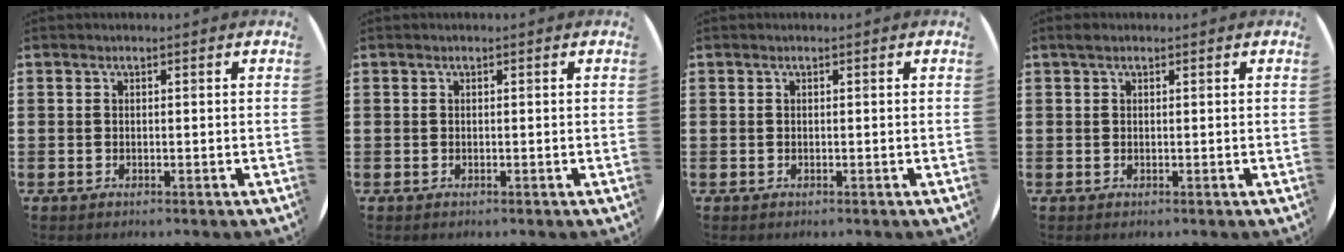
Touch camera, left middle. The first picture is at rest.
{"total": 0.0}
{"total": 0.0}
{"total": 0.7, "force": [0.5, 0.4, 0.3], "torque": [0.002, 0.002, 0.006]}